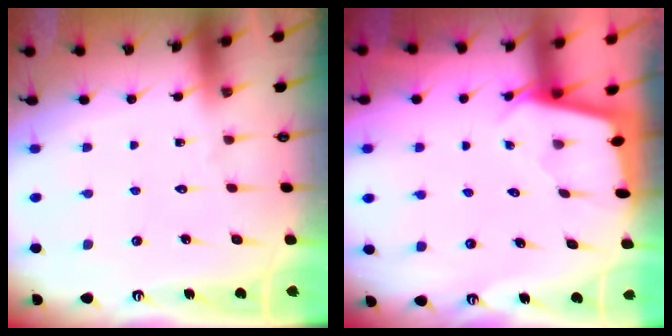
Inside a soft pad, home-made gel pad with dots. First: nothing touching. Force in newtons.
{"total": 2.0, "press": 2.0, "slide": 0.2}